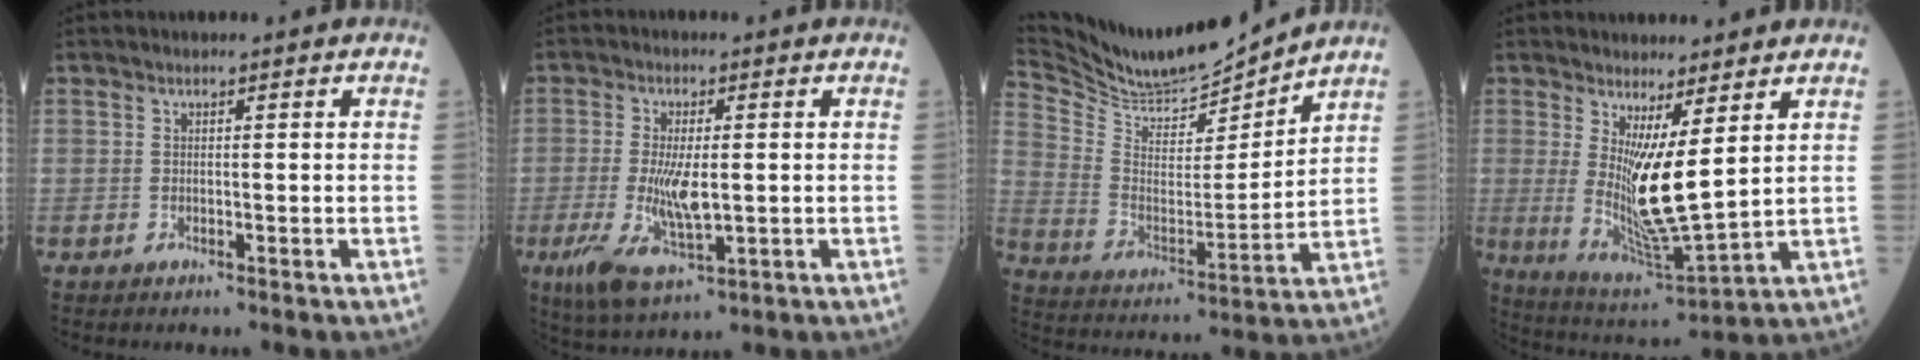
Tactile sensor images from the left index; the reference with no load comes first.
{"total": 7.9, "force": [-1.3, 2.4, 7.4], "torque": [-0.157, -0.017, -0.017]}
{"total": 14.1, "force": [13.9, 0.3, 2.4], "torque": [-0.068, -0.007, 0.253]}
{"total": 9.7, "force": [2.3, 0.9, 9.4], "torque": [-0.187, -0.038, 0.052]}